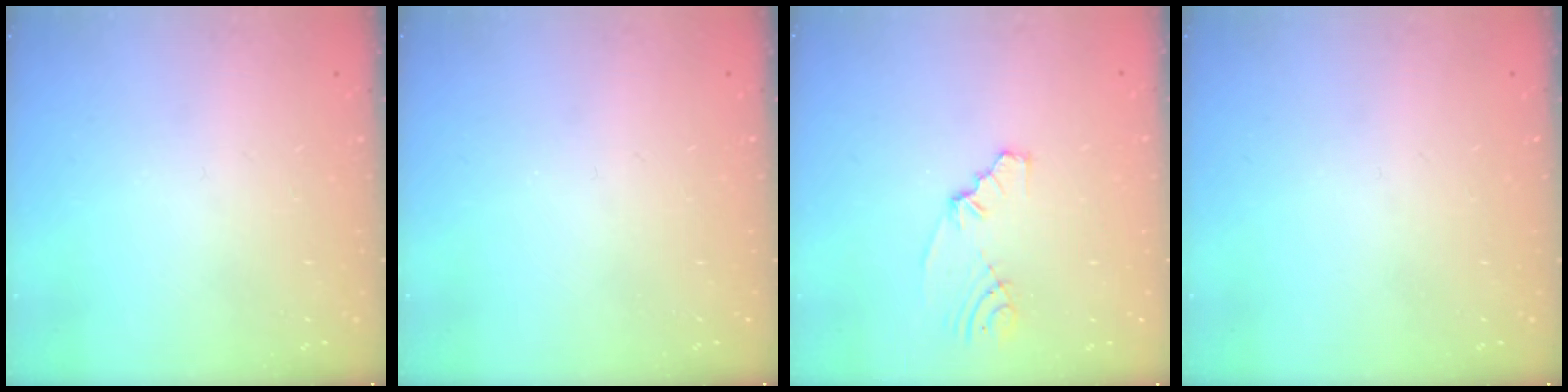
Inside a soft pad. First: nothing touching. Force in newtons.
{"total": 0.0}
{"total": 4.3, "press": 2.5, "slide": 3.6}
{"total": 0.0}